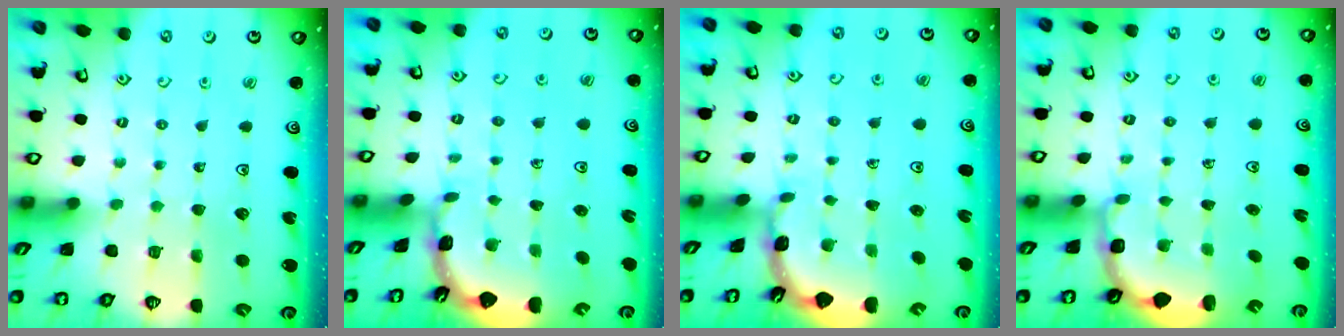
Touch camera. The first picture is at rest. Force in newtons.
{"total": 1.6, "press": 1.6, "slide": 0.2}
{"total": 1.8, "press": 1.8, "slide": 0.1}
{"total": 2.8, "press": 2.3, "slide": 1.7}